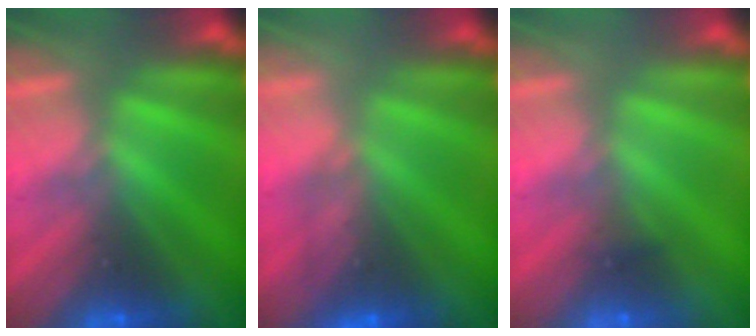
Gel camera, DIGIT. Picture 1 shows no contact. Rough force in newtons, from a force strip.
{"total": 4.8}
{"total": 1.9}